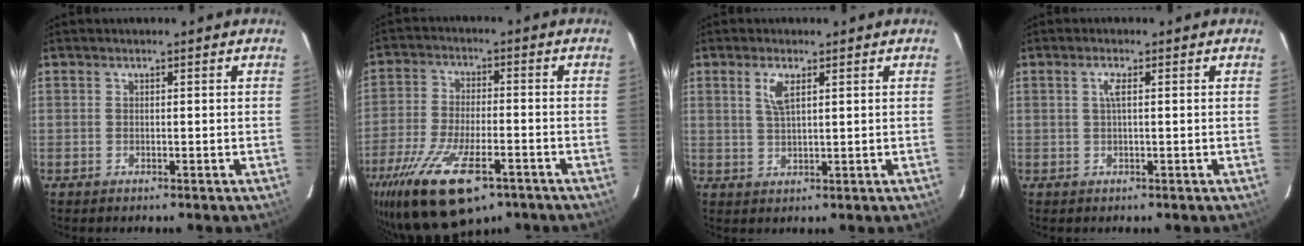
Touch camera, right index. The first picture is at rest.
{"total": 20.6, "force": [-12.4, 8.2, 14.2], "torque": [-0.298, -0.057, -0.207]}
{"total": 3.5, "force": [1.6, 1.1, 2.9], "torque": [-0.058, 0.000, 0.032]}
{"total": 1.6, "force": [0.3, 0.0, 1.6], "torque": [-0.032, 0.002, 0.004]}